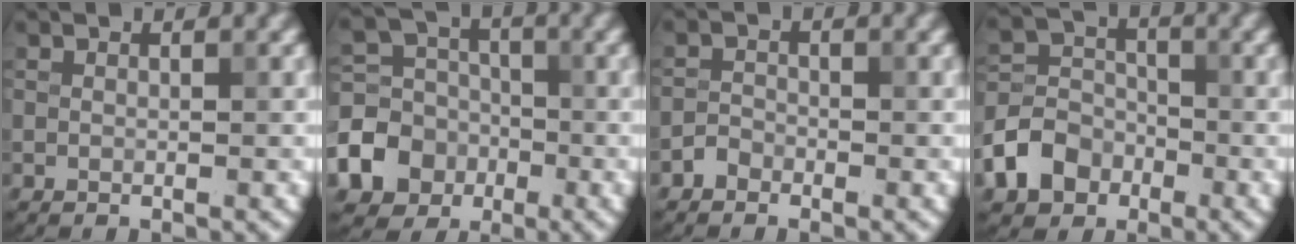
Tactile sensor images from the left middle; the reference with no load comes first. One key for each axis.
{"total": 7.8, "fx": -3.2, "fy": 6.6, "fz": 2.7, "tx": -0.049, "ty": -0.011, "tz": -0.078}
{"total": 1.3, "fx": -1.0, "fy": 0.8, "fz": 0.2, "tx": 0.002, "ty": 0.005, "tz": -0.022}
{"total": 5.5, "fx": -2.8, "fy": 4.3, "fz": 2.1, "tx": -0.046, "ty": 0.004, "tz": -0.066}